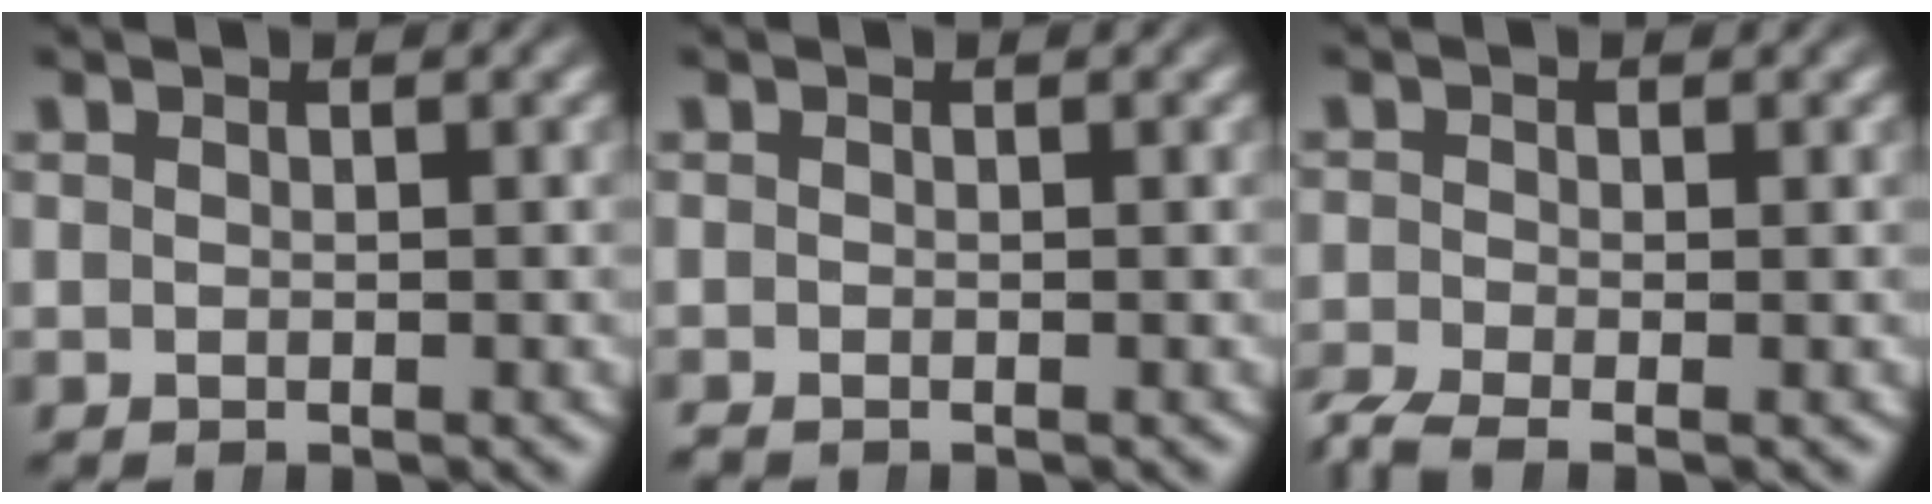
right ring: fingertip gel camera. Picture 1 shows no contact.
{"total": 0.8, "force": [-0.7, 0.3, 0.1], "torque": [-0.001, -0.005, -0.013]}
{"total": 3.4, "force": [-2.5, 1.7, 1.6], "torque": [-0.033, -0.015, -0.037]}